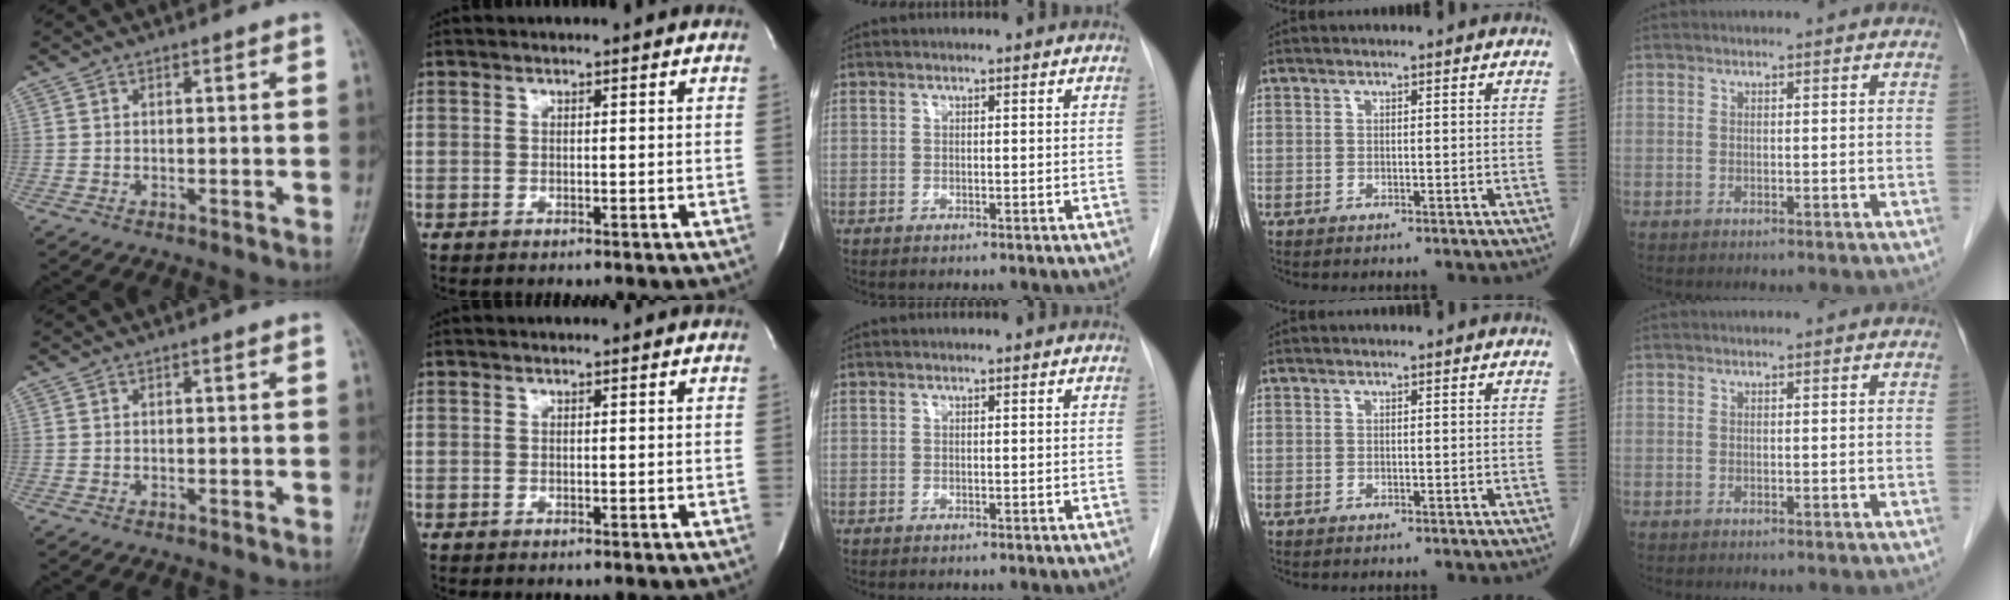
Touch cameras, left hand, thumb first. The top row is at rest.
{}